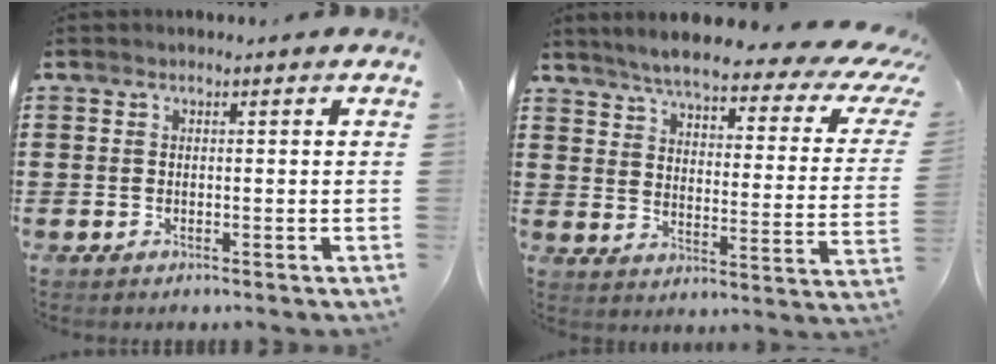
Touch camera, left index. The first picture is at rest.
{"total": 6.1, "force": [4.8, 0.7, 3.7], "torque": [-0.086, -0.033, 0.077]}